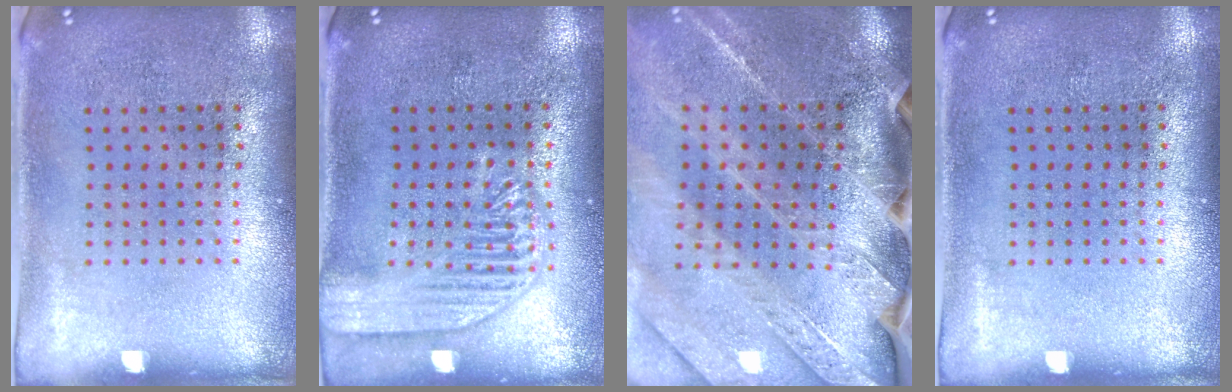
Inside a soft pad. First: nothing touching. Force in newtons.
{"total": 2.0, "press": 2.0, "slide": 0.2}
{"total": 3.3, "press": 3.0, "slide": 1.5}
{"total": 0.0}